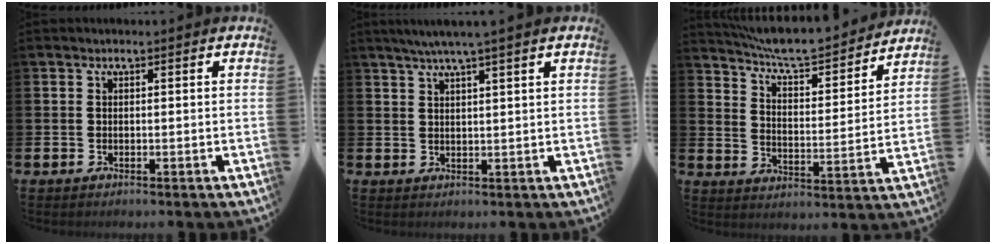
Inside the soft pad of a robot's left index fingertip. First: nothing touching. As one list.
[{"total": 3.6, "force": [3.1, -0.7, 1.8], "torque": [-0.049, -0.002, 0.056]}, {"total": 7.3, "force": [7.1, 0.8, 1.7], "torque": [-0.072, -0.054, 0.121]}]